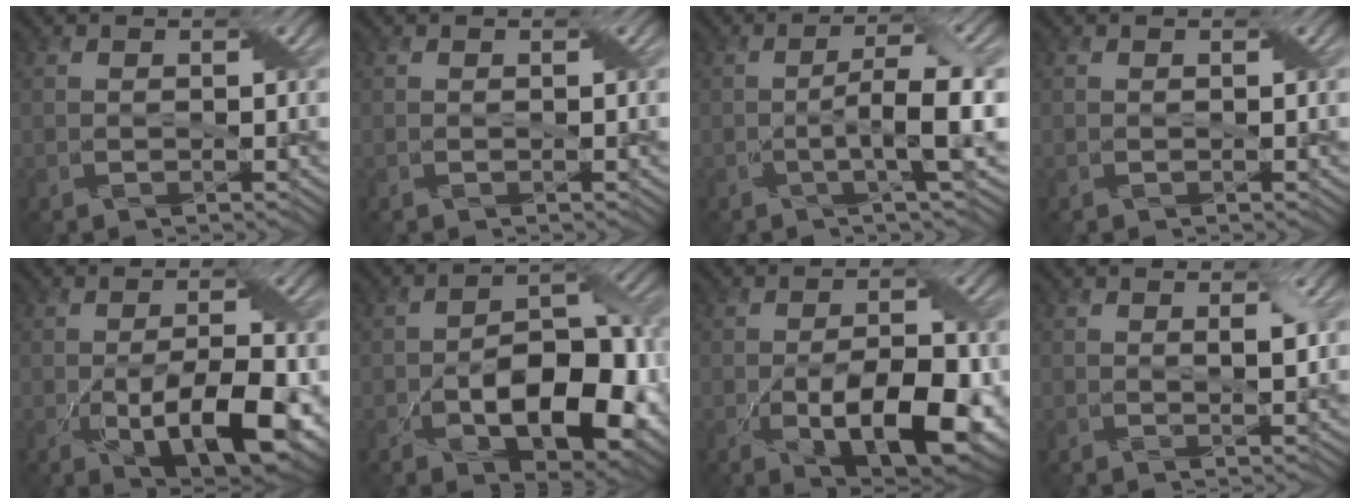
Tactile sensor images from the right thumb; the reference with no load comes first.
{"total": 0.0}
{"total": 5.9, "force": [-1.7, 0.6, 5.6], "torque": [-0.087, 0.015, -0.036]}
{"total": 0.0}
{"total": 10.4, "force": [-3.5, 3.9, 8.9], "torque": [-0.143, -0.010, -0.049]}
{"total": 12.8, "force": [-4.2, 6.6, 10.1], "torque": [-0.150, -0.011, -0.065]}
{"total": 11.8, "force": [-4.2, 5.1, 9.8], "torque": [-0.141, -0.008, -0.062]}
{"total": 1.7, "force": [0.7, 0.3, 1.5], "torque": [-0.026, -0.001, 0.014]}